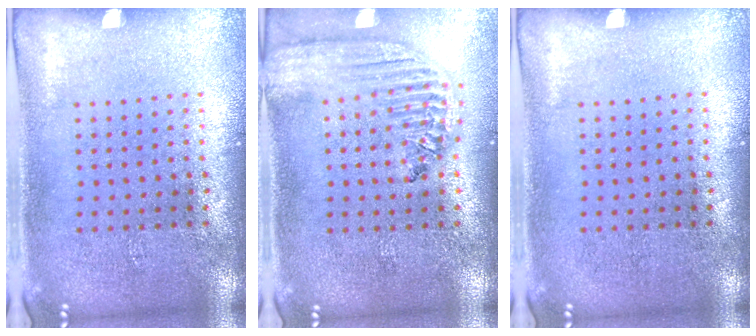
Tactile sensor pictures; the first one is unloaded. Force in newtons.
{"total": 2.2, "press": 1.9, "slide": 1.1}
{"total": 0.0}